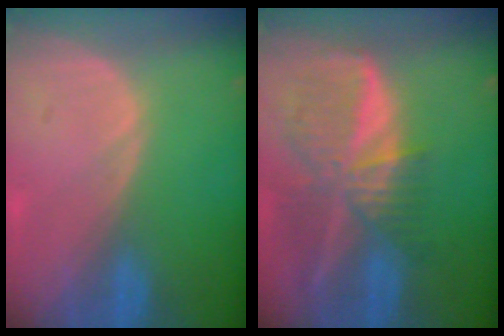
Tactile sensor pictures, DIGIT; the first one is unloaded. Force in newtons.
{"total": 9.5, "press": 8.2, "slide": 4.7}